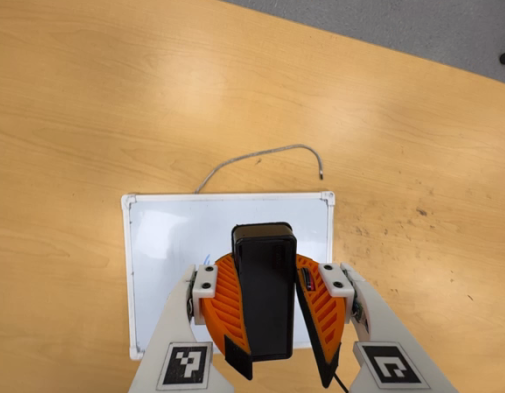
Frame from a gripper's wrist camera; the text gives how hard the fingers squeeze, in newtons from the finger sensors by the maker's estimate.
{"total": 10.4, "left": 10.3, "right": 10.5}